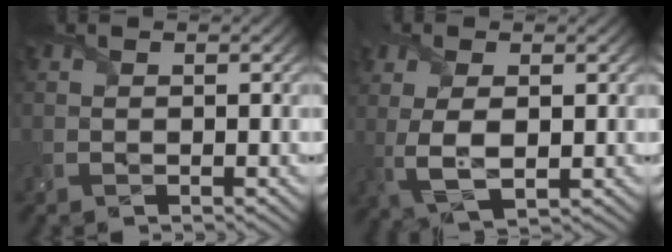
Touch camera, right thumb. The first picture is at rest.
{"total": 5.0, "force": [0.2, 2.4, 4.4], "torque": [-0.109, -0.005, 0.010]}